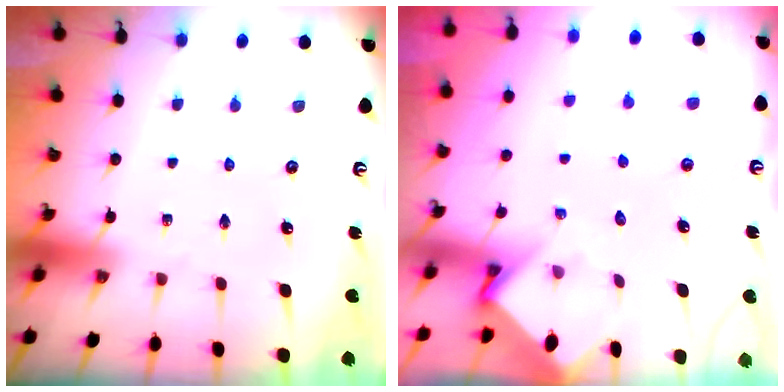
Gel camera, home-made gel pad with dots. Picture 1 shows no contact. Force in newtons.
{"total": 3.5, "press": 3.5, "slide": 0.3}